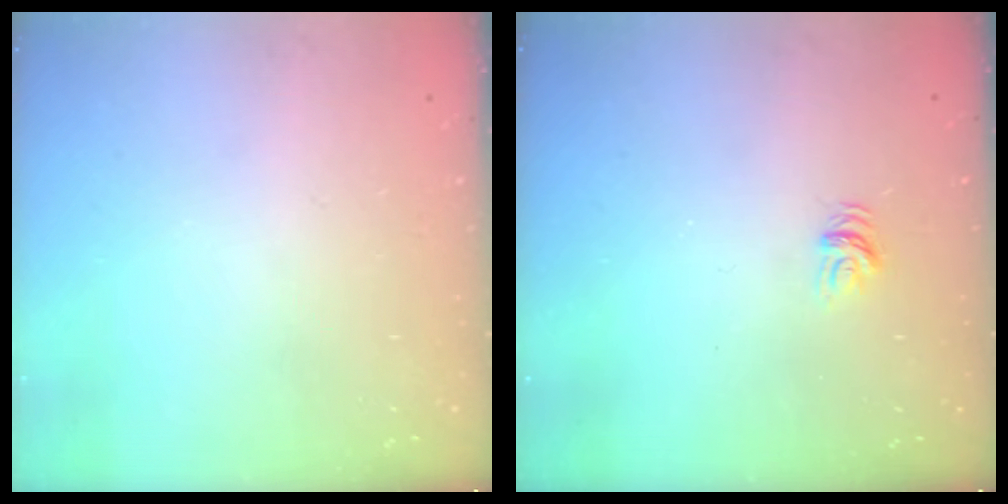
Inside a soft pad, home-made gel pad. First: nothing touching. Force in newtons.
{"total": 4.1, "press": 4.1, "slide": 0.1}